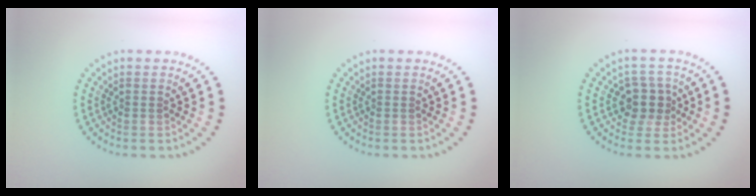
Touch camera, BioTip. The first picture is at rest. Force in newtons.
{"total": 0.0}
{"total": 2.6, "press": 2.3, "slide": 1.1}